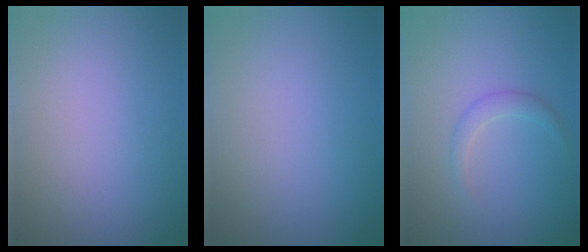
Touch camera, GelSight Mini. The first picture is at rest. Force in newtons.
{"total": 0.0}
{"total": 1.4, "press": 1.4, "slide": 0.1}